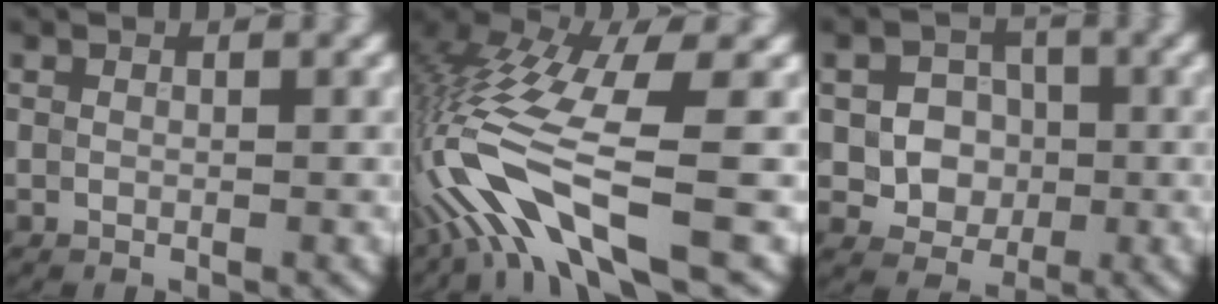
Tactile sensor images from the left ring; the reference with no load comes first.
{"total": 10.3, "force": [-3.7, 2.7, 9.2], "torque": [-0.194, 0.010, -0.074]}
{"total": 4.8, "force": [-0.4, 4.2, 2.2], "torque": [-0.018, 0.000, -0.022]}